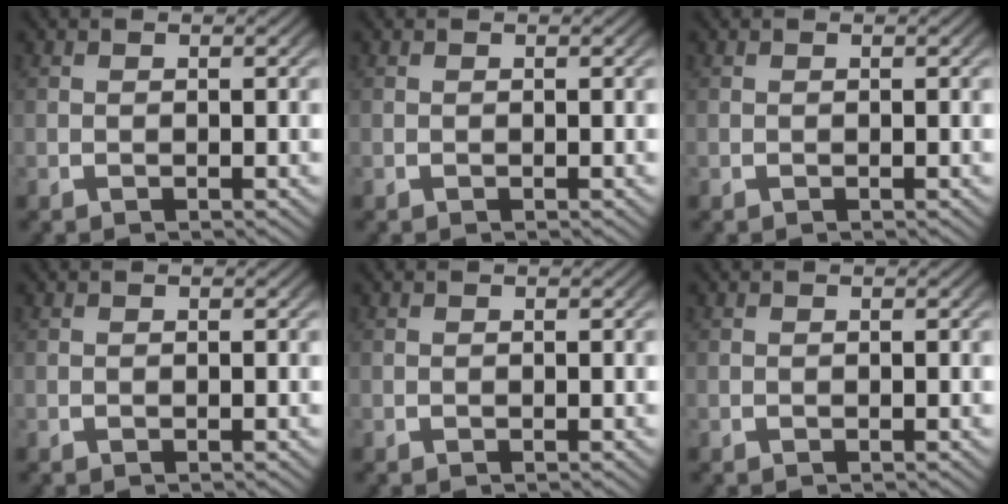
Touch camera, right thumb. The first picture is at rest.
{"total": 0.0}
{"total": 0.0}
{"total": 0.0}
{"total": 0.0}
{"total": 0.0}